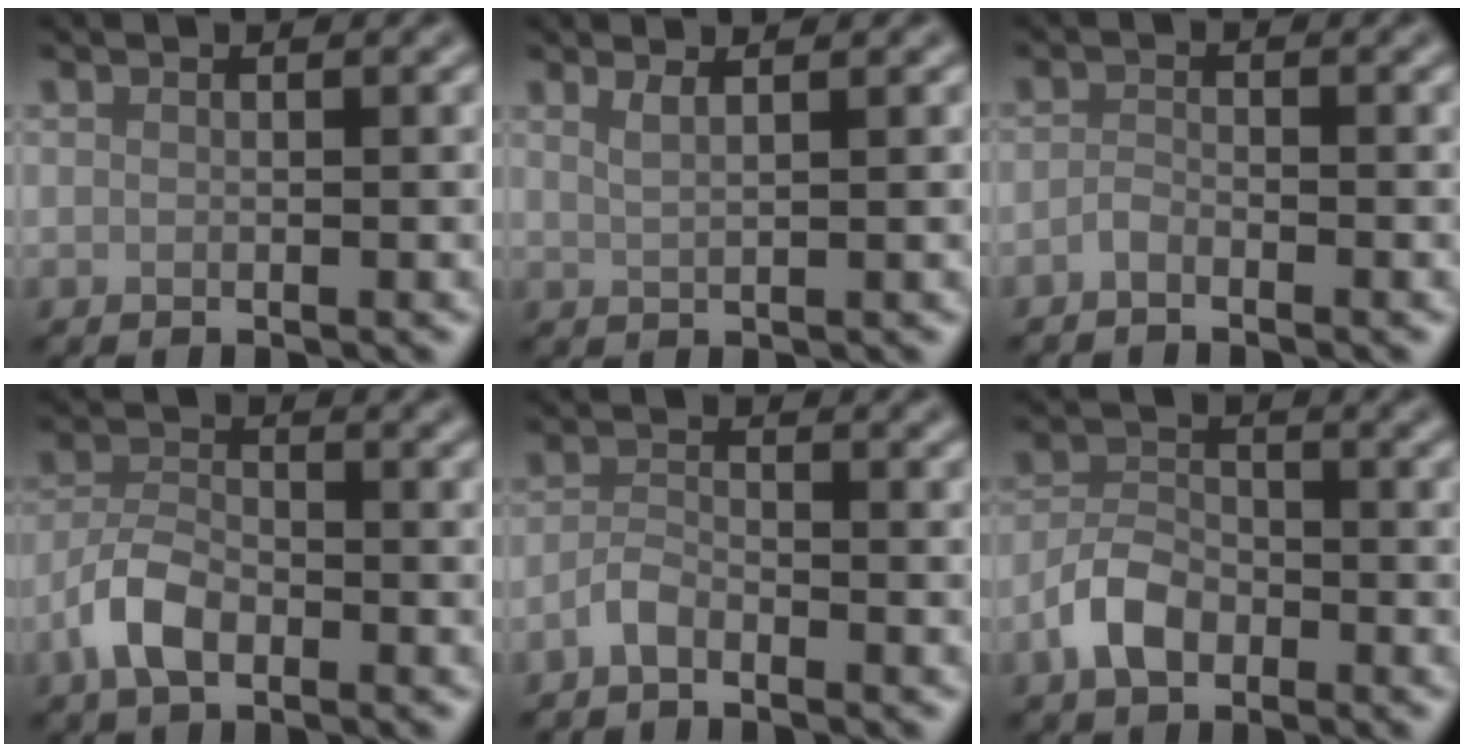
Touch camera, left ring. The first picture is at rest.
{"total": 1.8, "force": [1.2, 0.7, 1.3], "torque": [-0.013, 0.003, 0.012]}
{"total": 1.0, "force": [-0.8, 0.3, 0.5], "torque": [-0.011, 0.000, -0.019]}
{"total": 3.8, "force": [-2.0, 1.9, 2.5], "torque": [-0.049, 0.005, -0.048]}
{"total": 1.7, "force": [-1.3, 0.6, 0.8], "torque": [-0.018, 0.004, -0.031]}
{"total": 3.6, "force": [-1.9, 2.1, 2.1], "torque": [-0.036, 0.006, -0.045]}